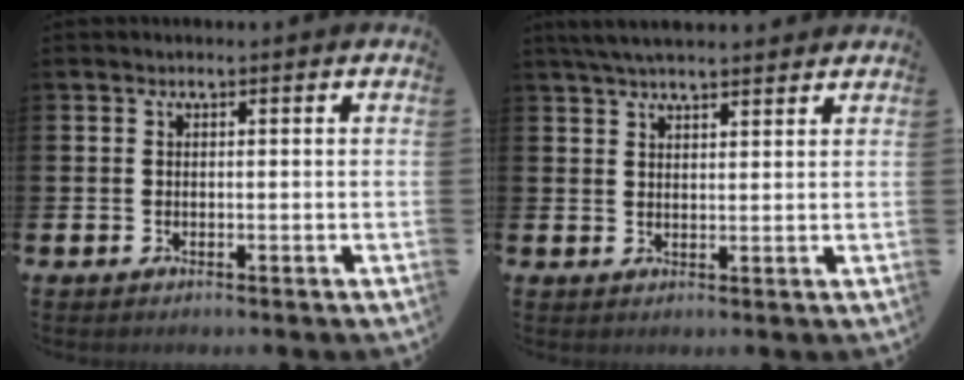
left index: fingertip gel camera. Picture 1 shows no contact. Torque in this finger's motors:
{"motor_torque": [1.04, -1.09, 0.44, 0.21]}